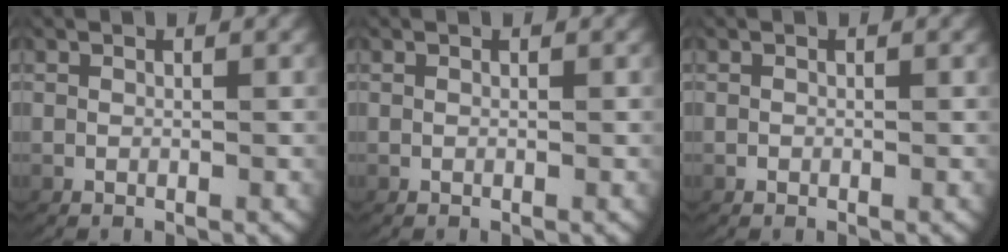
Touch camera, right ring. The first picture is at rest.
{"total": 0.0}
{"total": 0.0}